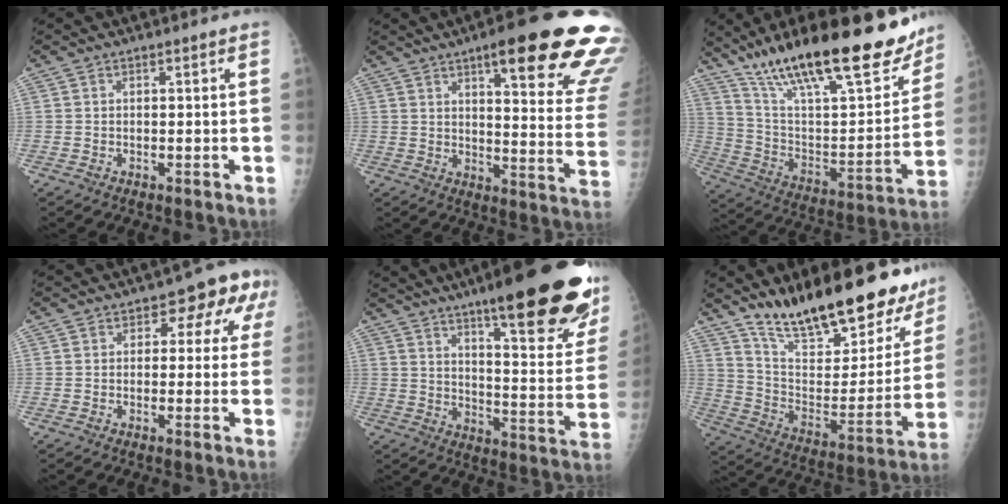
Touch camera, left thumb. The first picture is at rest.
{"total": 25.1, "force": [14.7, 5.2, 19.7], "torque": [-0.200, -0.048, 0.187]}
{"total": 31.7, "force": [21.9, 9.0, 21.1], "torque": [-0.306, -0.060, 0.354]}
{"total": 7.2, "force": [2.0, 4.8, 5.0], "torque": [-0.006, 0.009, 0.011]}
{"total": 28.1, "force": [18.1, 5.8, 20.7], "torque": [-0.235, -0.079, 0.250]}
{"total": 26.9, "force": [20.7, 9.5, 14.3], "torque": [-0.177, -0.094, 0.320]}